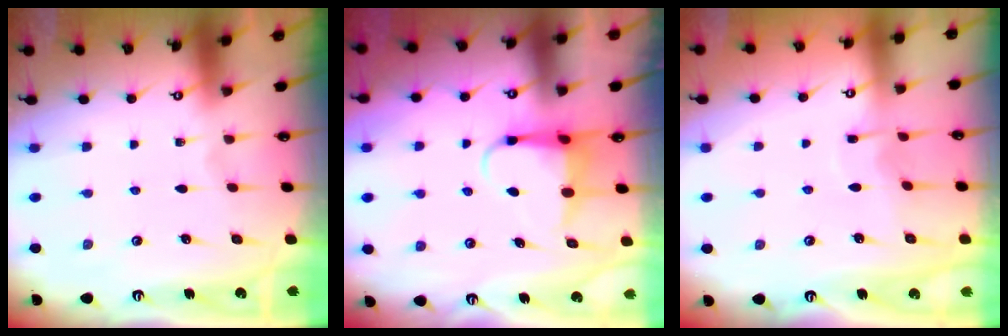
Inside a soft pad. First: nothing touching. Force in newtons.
{"total": 5.7, "press": 5.6, "slide": 0.8}
{"total": 2.8, "press": 2.8, "slide": 0.4}